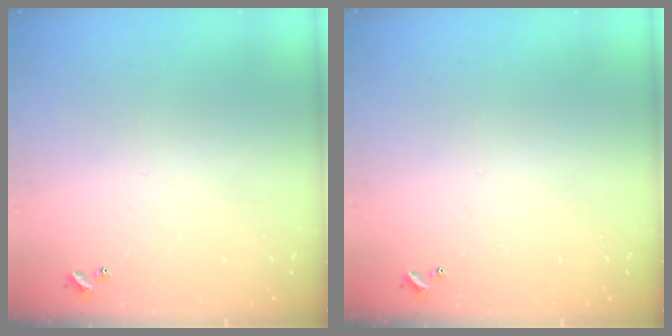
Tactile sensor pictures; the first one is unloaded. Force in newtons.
{"total": 0.0}